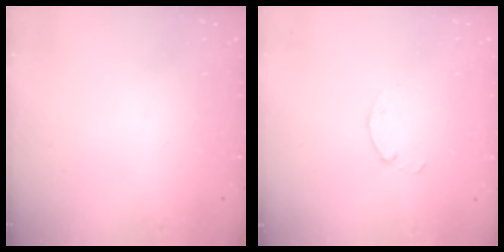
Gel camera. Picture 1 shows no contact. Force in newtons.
{"total": 1.5, "press": 1.4, "slide": 0.3}